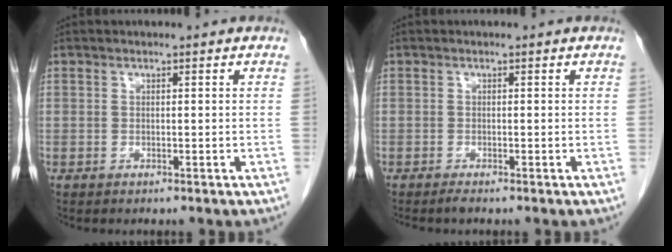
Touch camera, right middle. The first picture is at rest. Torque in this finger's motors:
{"motor_torque": [0.32, -0.16, 0.00, 0.00]}